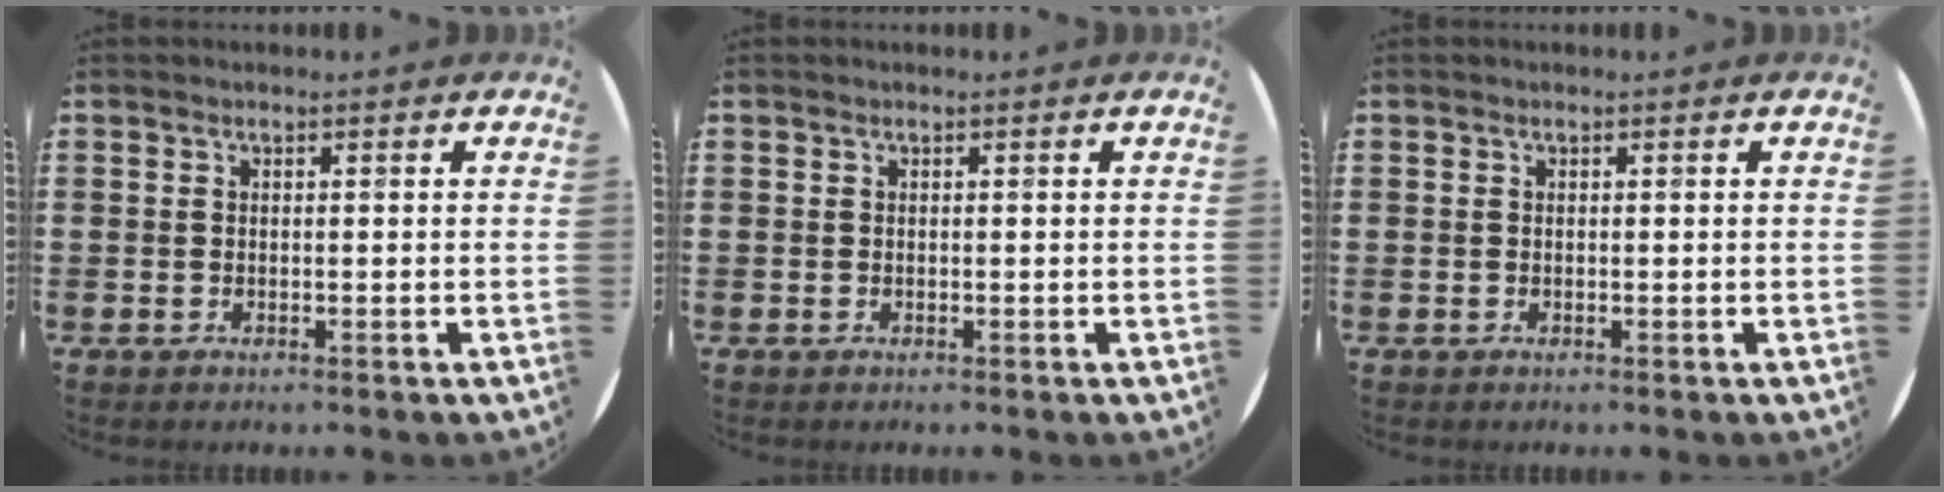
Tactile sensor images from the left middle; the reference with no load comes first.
{"total": 0.0}
{"total": 0.0}